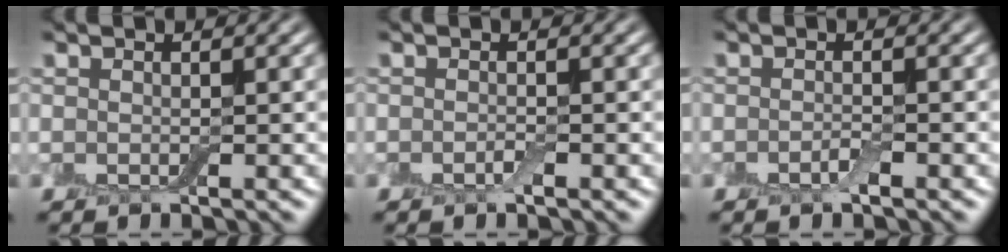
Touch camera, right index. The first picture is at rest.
{"total": 0.7, "force": [-0.4, 0.2, 0.5], "torque": [-0.011, 0.000, -0.007]}
{"total": 1.0, "force": [-0.6, 0.3, 0.7], "torque": [-0.016, -0.001, -0.011]}